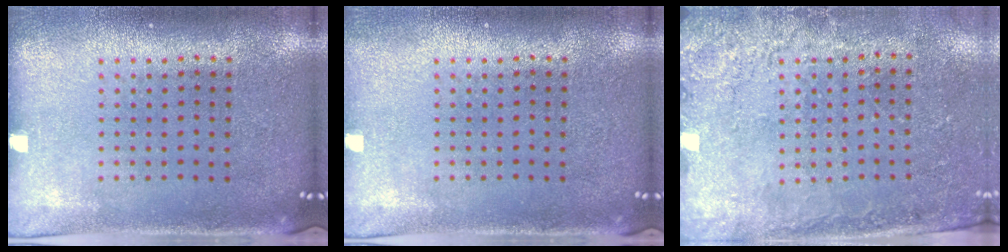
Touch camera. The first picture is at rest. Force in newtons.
{"total": 0.6, "press": 0.5, "slide": 0.2}
{"total": 2.6, "press": 2.3, "slide": 1.1}